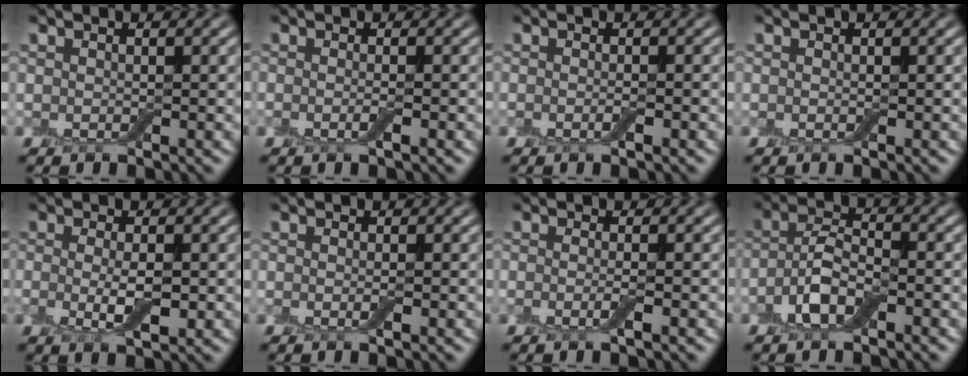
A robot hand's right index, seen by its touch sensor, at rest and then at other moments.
{"total": 1.3, "force": [-0.4, 0.2, 1.2], "torque": [-0.024, -0.006, -0.011]}
{"total": 1.2, "force": [-0.5, 0.2, 1.1], "torque": [-0.018, -0.004, -0.010]}
{"total": 0.0}
{"total": 3.2, "force": [-0.3, 1.0, 3.0], "torque": [-0.061, -0.008, -0.006]}
{"total": 0.9, "force": [-0.2, 0.1, 0.9], "torque": [-0.016, -0.005, -0.004]}
{"total": 1.6, "force": [-0.5, 0.3, 1.5], "torque": [-0.029, -0.007, -0.013]}
{"total": 4.0, "force": [-1.7, 1.9, 3.0], "torque": [-0.062, 0.004, -0.041]}